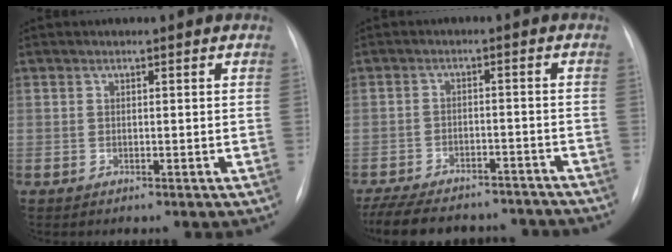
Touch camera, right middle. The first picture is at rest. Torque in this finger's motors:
{"motor_torque": [1.06, -1.07, 0.17, 0.11]}